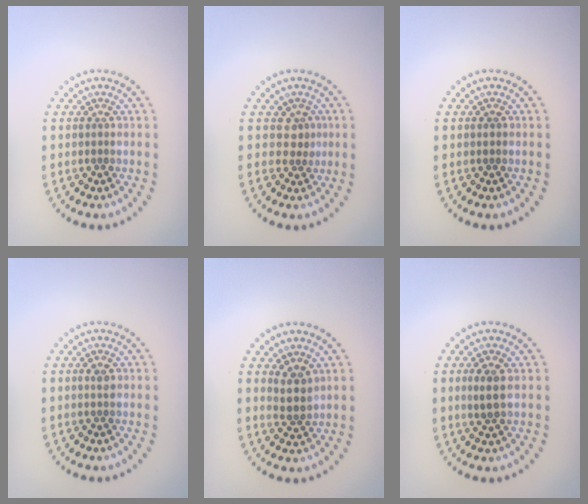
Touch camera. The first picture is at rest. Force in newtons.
{"total": 1.5, "press": 1.1, "slide": 1.1}
{"total": 0.7, "press": 0.7, "slide": 0.2}
{"total": 0.9, "press": 0.9, "slide": 0.1}
{"total": 2.2, "press": 1.9, "slide": 1.1}
{"total": 2.1, "press": 2.0, "slide": 0.4}